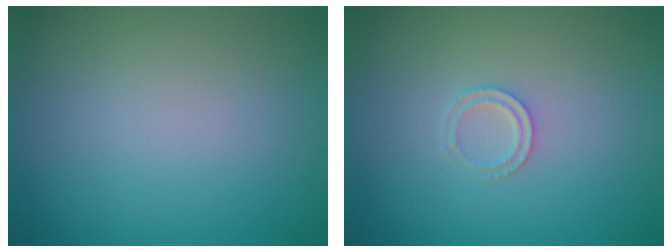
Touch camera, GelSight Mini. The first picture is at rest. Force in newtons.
{"total": 1.2, "press": 1.2, "slide": 0.2}